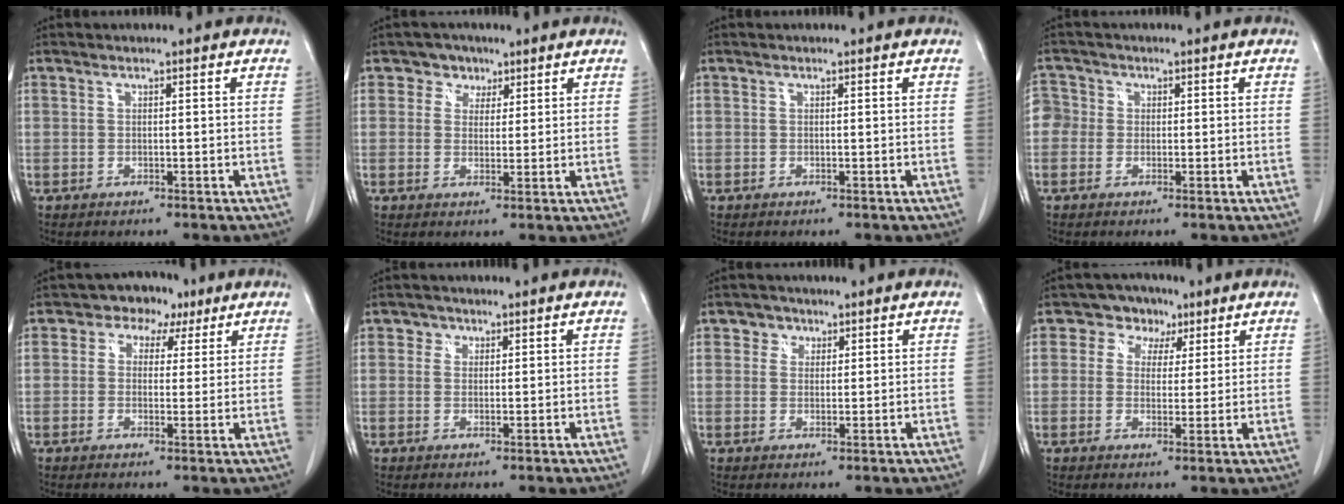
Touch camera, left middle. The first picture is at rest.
{"total": 3.2, "force": [1.8, 2.7, 0.3], "torque": [-0.001, 0.006, 0.024]}
{"total": 0.0}
{"total": 2.9, "force": [-0.1, 2.8, 0.5], "torque": [0.000, 0.012, -0.011]}
{"total": 5.5, "force": [2.7, 4.2, 2.3], "torque": [-0.021, 0.024, 0.036]}
{"total": 1.5, "force": [0.7, 1.3, 0.2], "torque": [0.008, -0.001, 0.006]}
{"total": 2.2, "force": [1.2, 1.9, 0.3], "torque": [0.003, 0.001, 0.013]}
{"total": 5.1, "force": [2.5, 4.2, 1.4], "torque": [-0.012, 0.017, 0.037]}